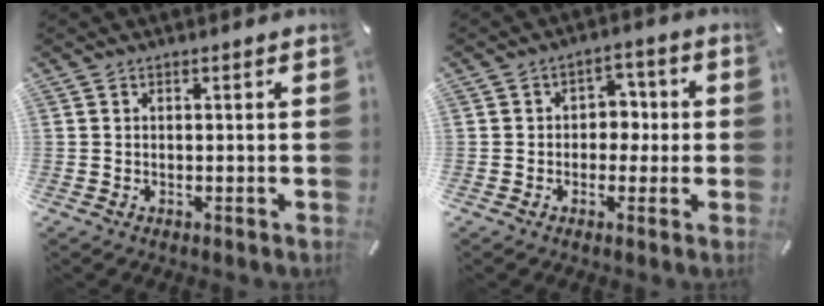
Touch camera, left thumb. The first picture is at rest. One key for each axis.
{"total": 5.0, "fx": -1.0, "fy": 4.2, "fz": 2.5, "tx": -0.026, "ty": 0.010, "tz": -0.025}